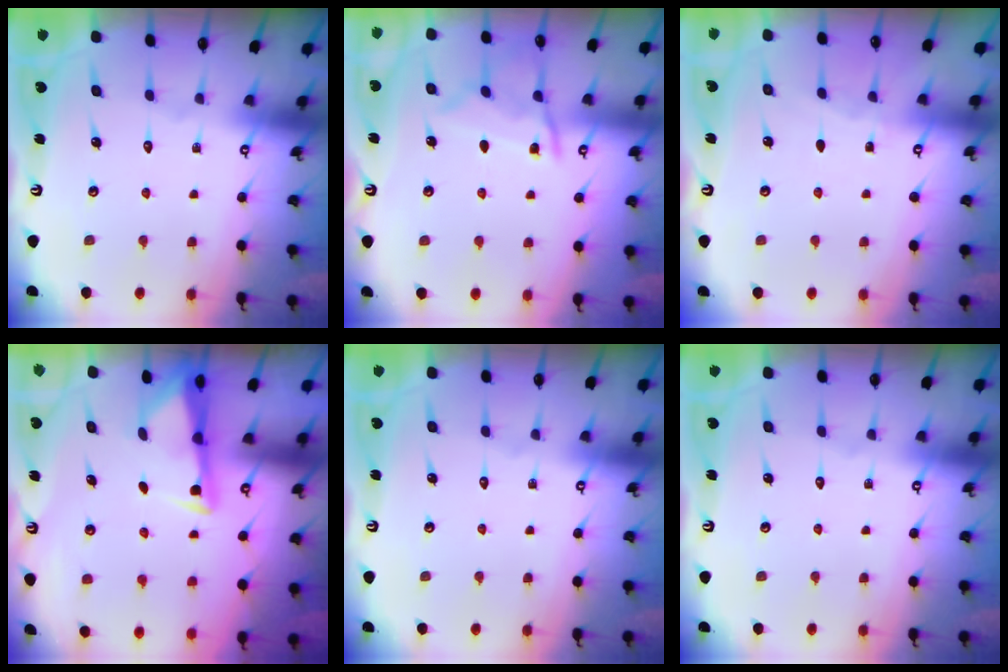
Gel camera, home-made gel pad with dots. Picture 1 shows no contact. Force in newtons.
{"total": 9.0, "press": 9.0, "slide": 1.0}
{"total": 2.7, "press": 2.6, "slide": 0.3}
{"total": 3.3, "press": 3.3, "slide": 0.5}
{"total": 0.0}
{"total": 0.0}